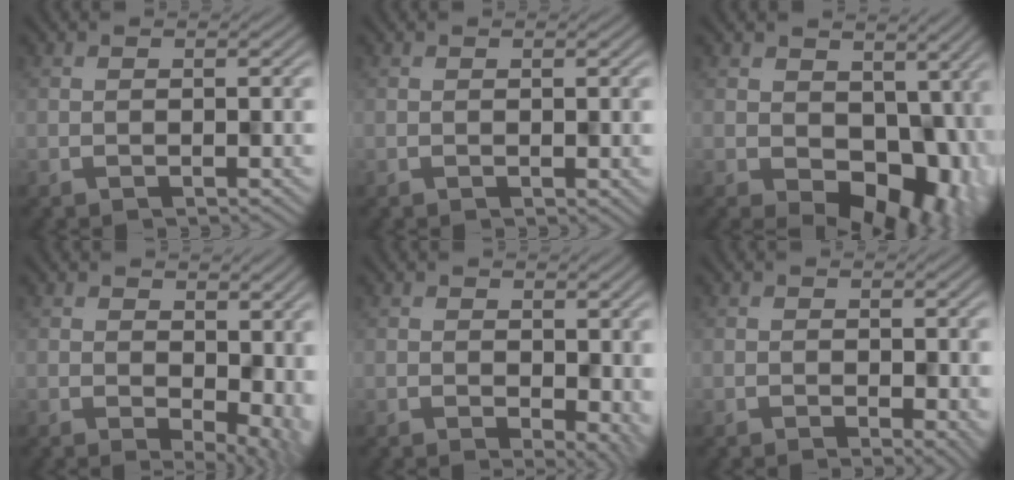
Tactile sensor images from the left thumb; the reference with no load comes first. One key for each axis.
{"total": 0.6, "fx": -0.1, "fy": 0.3, "fz": 0.6, "tx": -0.011, "ty": -0.002, "tz": 0.001}
{"total": 10.1, "fx": -1.1, "fy": 7.1, "fz": 7.1, "tx": -0.100, "ty": -0.031, "tz": -0.009}
{"total": 6.9, "fx": -0.7, "fy": 4.0, "fz": 5.6, "tx": -0.066, "ty": -0.025, "tz": 0.006}
{"total": 4.3, "fx": -0.8, "fy": 2.5, "fz": 3.3, "tx": -0.041, "ty": -0.016, "tz": 0.010}
{"total": 2.0, "fx": -0.3, "fy": 0.8, "fz": 1.8, "tx": -0.029, "ty": -0.006, "tz": 0.004}